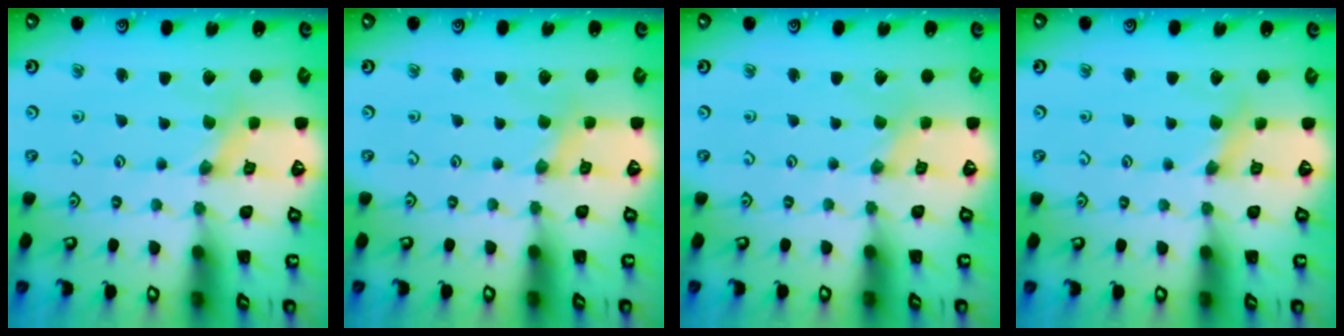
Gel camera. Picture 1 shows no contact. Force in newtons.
{"total": 1.7, "press": 1.7, "slide": 0.3}
{"total": 0.0}
{"total": 3.4, "press": 3.4, "slide": 0.3}